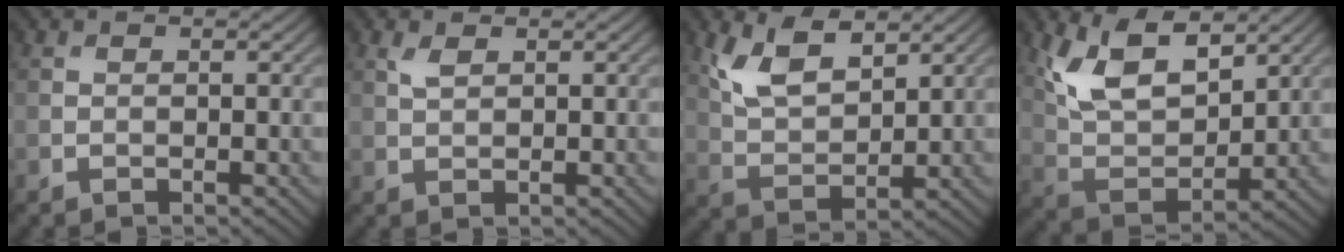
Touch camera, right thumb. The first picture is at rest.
{"total": 1.5, "force": [0.9, 0.7, 1.1], "torque": [-0.029, 0.001, 0.020]}
{"total": 7.5, "force": [4.1, 3.6, 5.2], "torque": [-0.119, -0.003, 0.085]}
{"total": 11.1, "force": [6.0, 5.3, 7.6], "torque": [-0.166, -0.001, 0.119]}